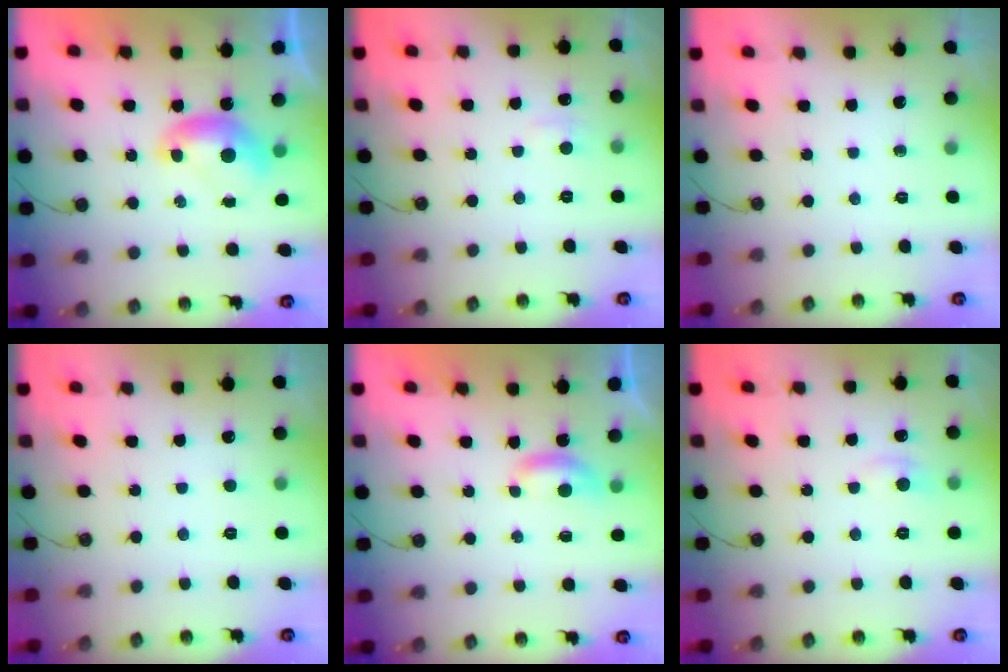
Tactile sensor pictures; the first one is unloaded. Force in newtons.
{"total": 2.9, "press": 2.8, "slide": 0.5}
{"total": 0.0}
{"total": 2.8, "press": 2.7, "slide": 0.3}
{"total": 2.5, "press": 2.5, "slide": 0.4}
{"total": 1.6, "press": 1.4, "slide": 0.8}